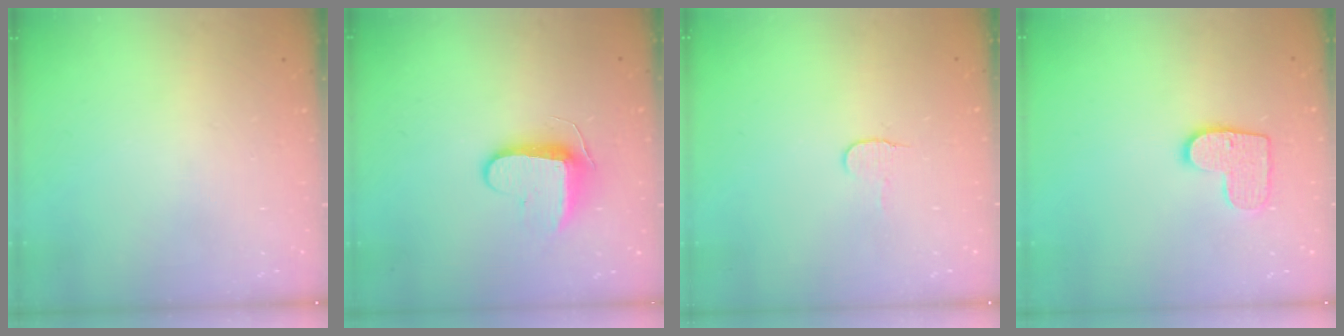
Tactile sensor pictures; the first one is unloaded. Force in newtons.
{"total": 9.1, "press": 9.1, "slide": 0.8}
{"total": 4.9, "press": 4.9, "slide": 0.5}
{"total": 10.0, "press": 10.0, "slide": 0.5}